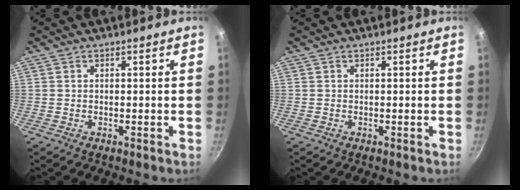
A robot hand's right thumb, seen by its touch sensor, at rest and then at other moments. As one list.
[{"total": 0.0}]